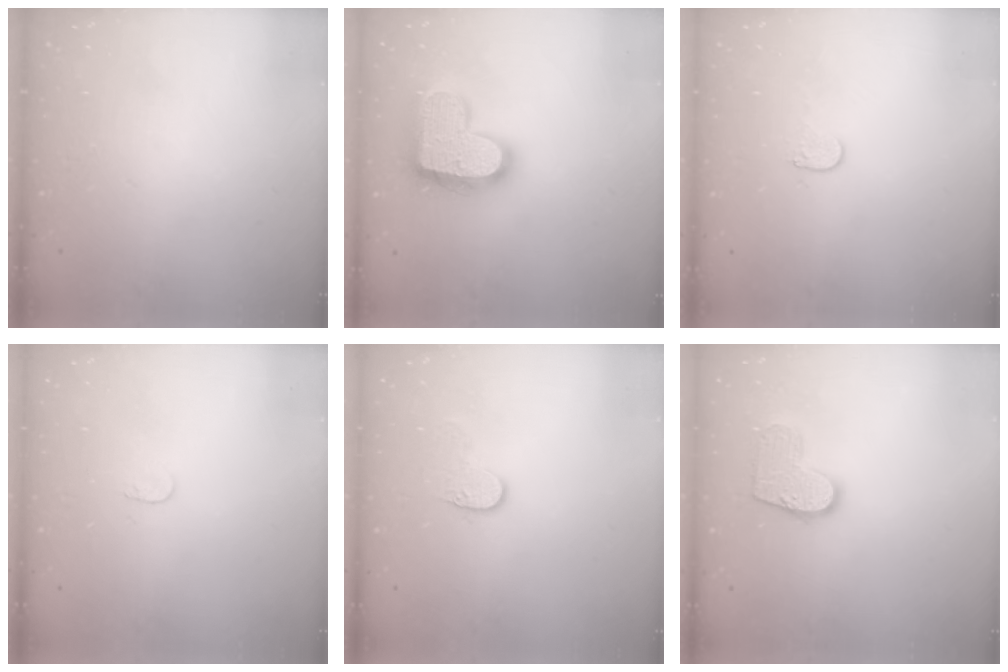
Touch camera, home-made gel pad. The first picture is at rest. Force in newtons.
{"total": 17.6, "press": 17.5, "slide": 1.0}
{"total": 4.0, "press": 4.0, "slide": 0.3}
{"total": 3.3, "press": 3.3, "slide": 0.3}
{"total": 5.8, "press": 5.8, "slide": 0.6}
{"total": 10.2, "press": 10.2, "slide": 0.2}